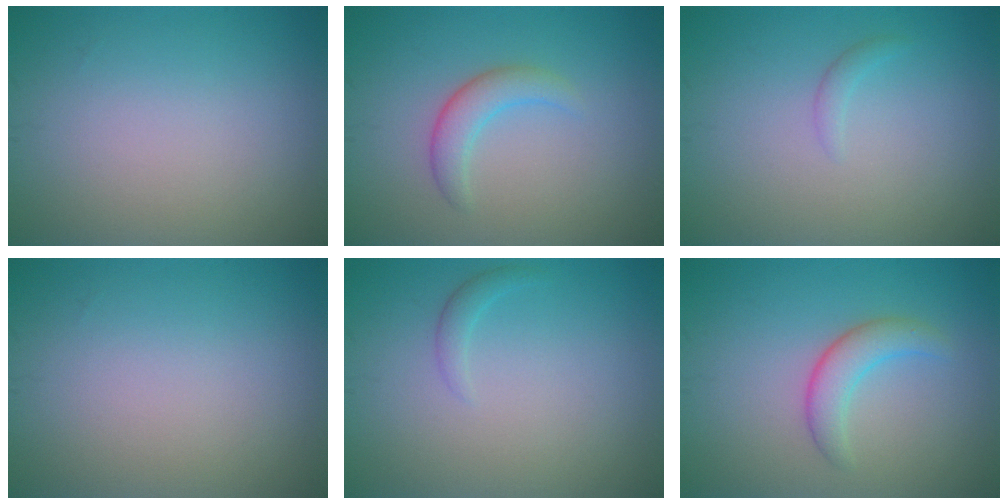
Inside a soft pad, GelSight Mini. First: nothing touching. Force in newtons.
{"total": 2.4, "press": 2.4, "slide": 0.1}
{"total": 0.8, "press": 0.8, "slide": 0.0}
{"total": 0.0}
{"total": 1.0, "press": 1.0, "slide": 0.0}
{"total": 2.7, "press": 2.7, "slide": 0.1}